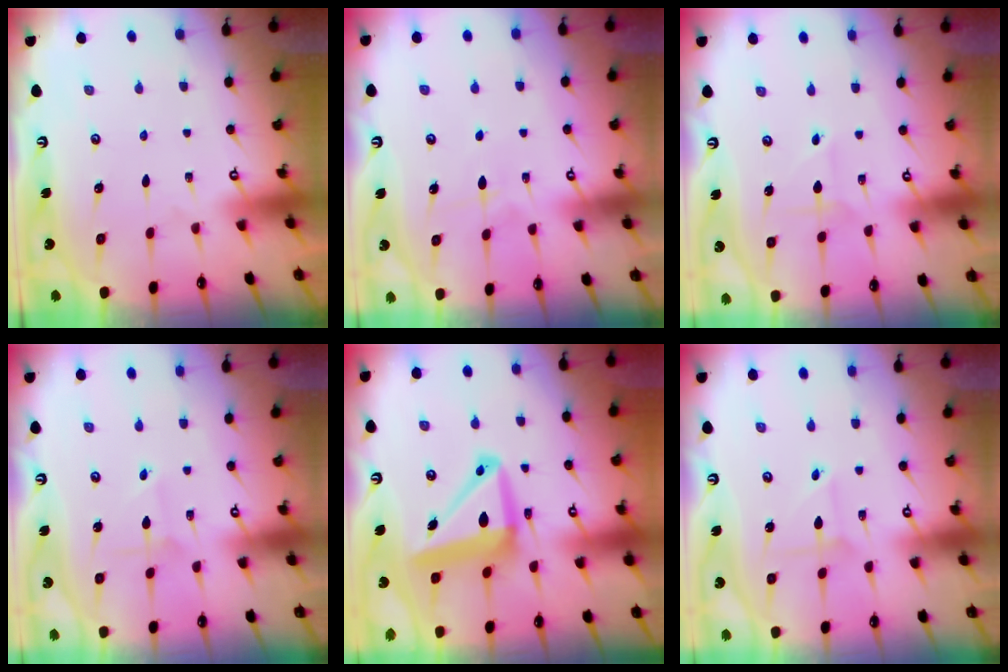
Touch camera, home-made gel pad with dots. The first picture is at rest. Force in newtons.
{"total": 4.3, "press": 4.2, "slide": 0.6}
{"total": 2.0, "press": 2.0, "slide": 0.1}
{"total": 1.5, "press": 1.5, "slide": 0.2}
{"total": 13.9, "press": 13.6, "slide": 2.6}
{"total": 2.4, "press": 2.4, "slide": 0.1}